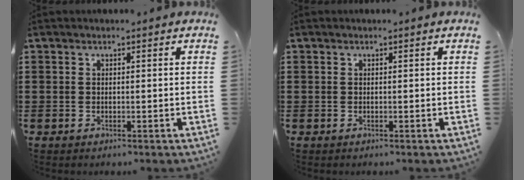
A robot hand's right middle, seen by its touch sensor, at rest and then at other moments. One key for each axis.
{"total": 0.0}